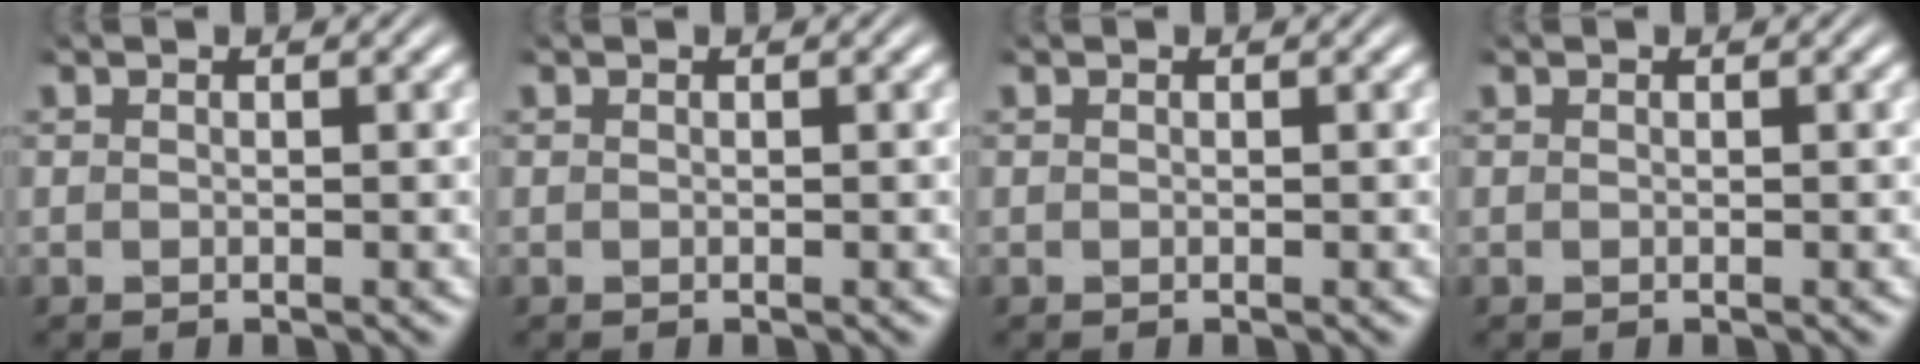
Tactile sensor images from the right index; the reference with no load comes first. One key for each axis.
{"total": 0.0}
{"total": 0.0}
{"total": 0.0}